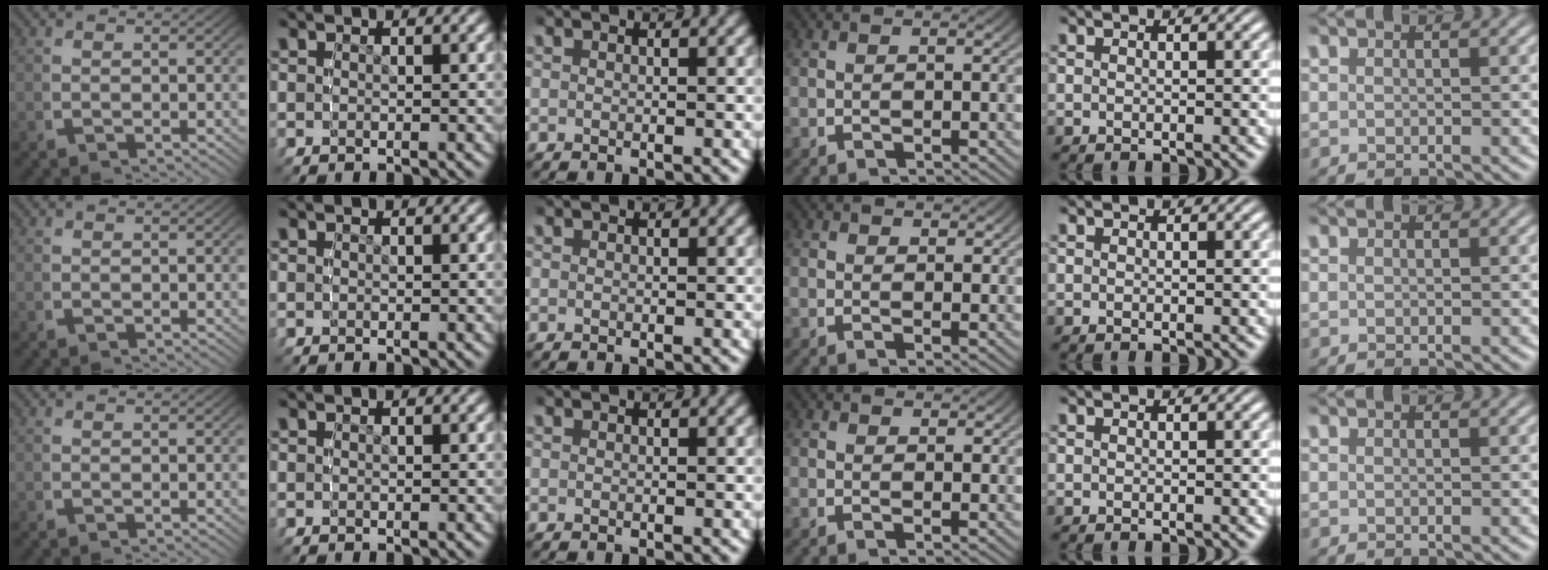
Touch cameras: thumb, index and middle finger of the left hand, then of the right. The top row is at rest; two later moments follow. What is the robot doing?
{"motion": "lift_and_place", "object": "toy banana"}